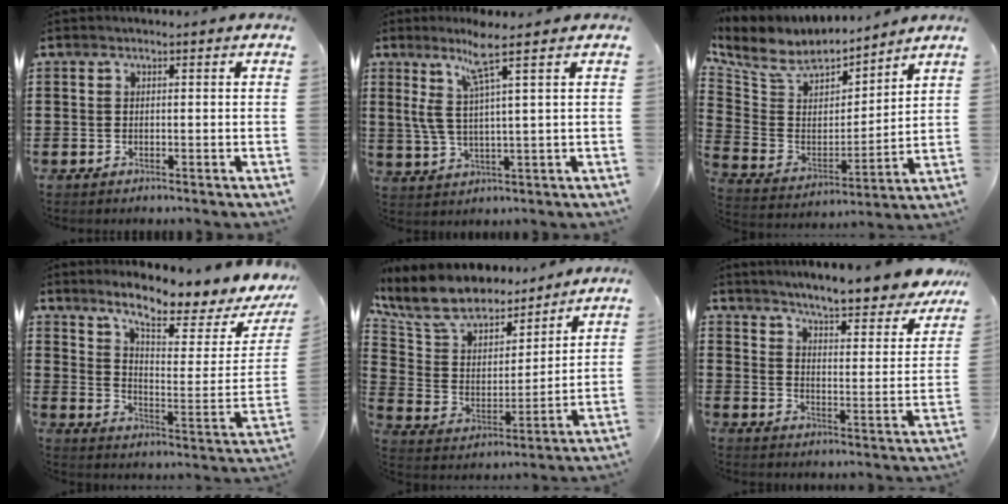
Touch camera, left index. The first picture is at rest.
{"total": 7.6, "force": [4.0, -0.2, 6.5], "torque": [-0.154, -0.005, 0.063]}
{"total": 7.5, "force": [6.2, 3.6, 2.3], "torque": [-0.085, -0.038, 0.108]}
{"total": 8.6, "force": [7.4, 0.8, 4.2], "torque": [-0.090, -0.054, 0.124]}
{"total": 10.3, "force": [8.9, 3.8, 3.3], "torque": [-0.111, -0.053, 0.161]}
{"total": 5.6, "force": [5.4, -0.7, 1.3], "torque": [-0.046, -0.050, 0.086]}